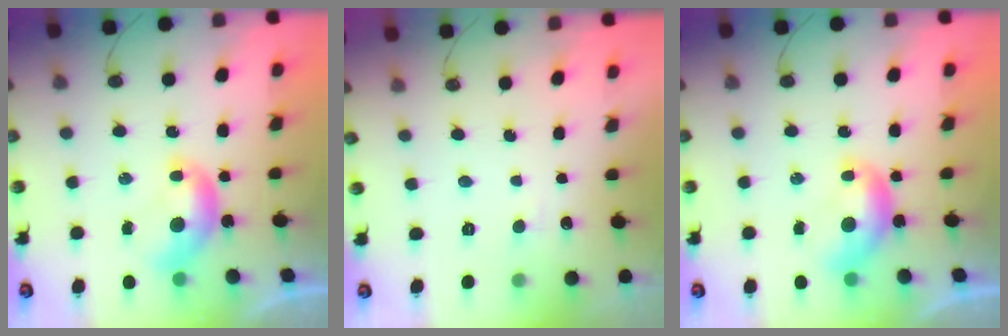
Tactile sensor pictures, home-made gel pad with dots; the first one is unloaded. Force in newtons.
{"total": 2.3, "press": 2.3, "slide": 0.4}
{"total": 0.0}